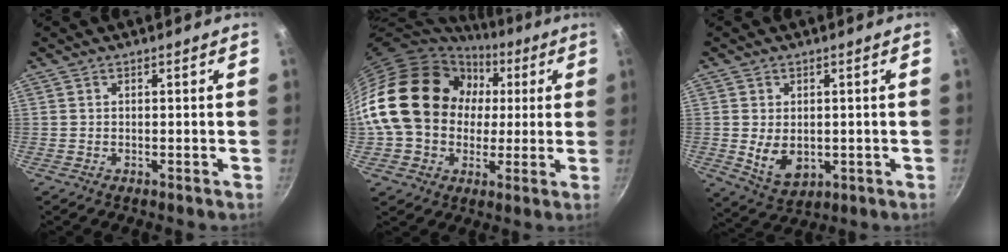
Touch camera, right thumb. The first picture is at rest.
{"total": 23.7, "force": [2.3, 19.3, 13.6], "torque": [-0.238, 0.042, 0.042]}
{"total": 7.2, "force": [-0.2, 5.1, 5.1], "torque": [-0.077, -0.014, 0.014]}